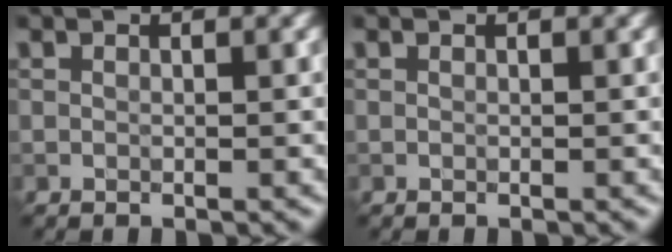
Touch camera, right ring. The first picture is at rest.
{"total": 0.0}